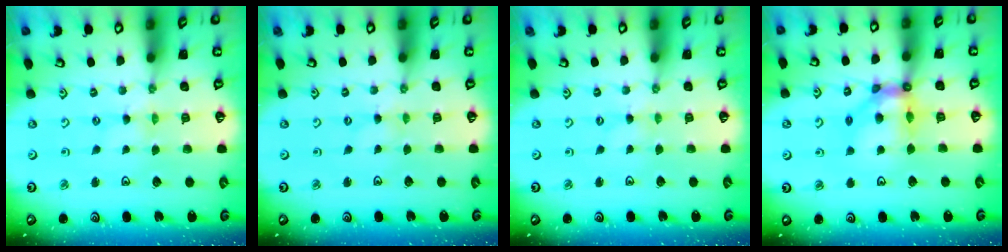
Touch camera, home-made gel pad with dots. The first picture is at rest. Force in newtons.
{"total": 0.0}
{"total": 0.0}
{"total": 10.4, "press": 10.4, "slide": 1.2}